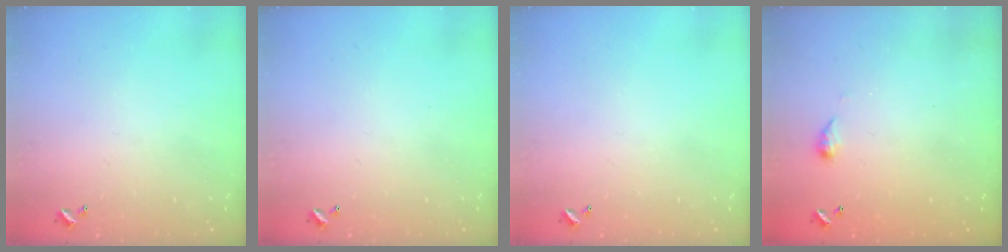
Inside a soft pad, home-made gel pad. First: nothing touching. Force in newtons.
{"total": 0.0}
{"total": 0.0}
{"total": 3.5, "press": 3.4, "slide": 0.6}